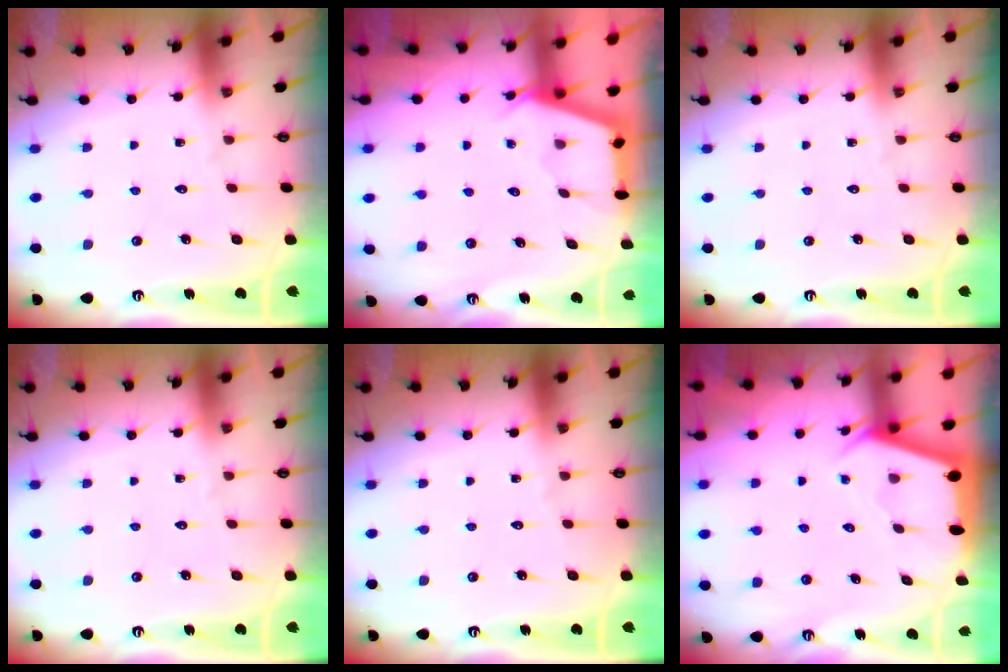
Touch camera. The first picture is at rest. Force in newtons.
{"total": 2.9, "press": 2.9, "slide": 0.3}
{"total": 0.0}
{"total": 0.0}
{"total": 0.0}
{"total": 2.2, "press": 2.2, "slide": 0.3}